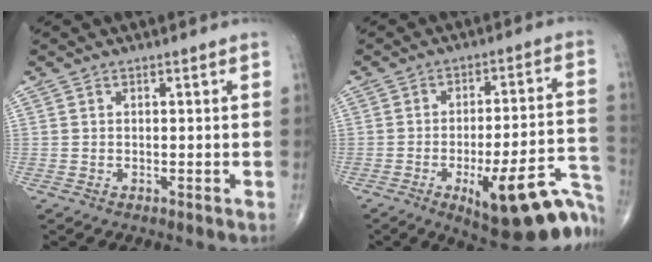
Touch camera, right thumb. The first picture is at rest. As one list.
[{"total": 22.8, "force": [-10.8, 6.9, 18.9], "torque": [-0.178, 0.062, -0.135]}]